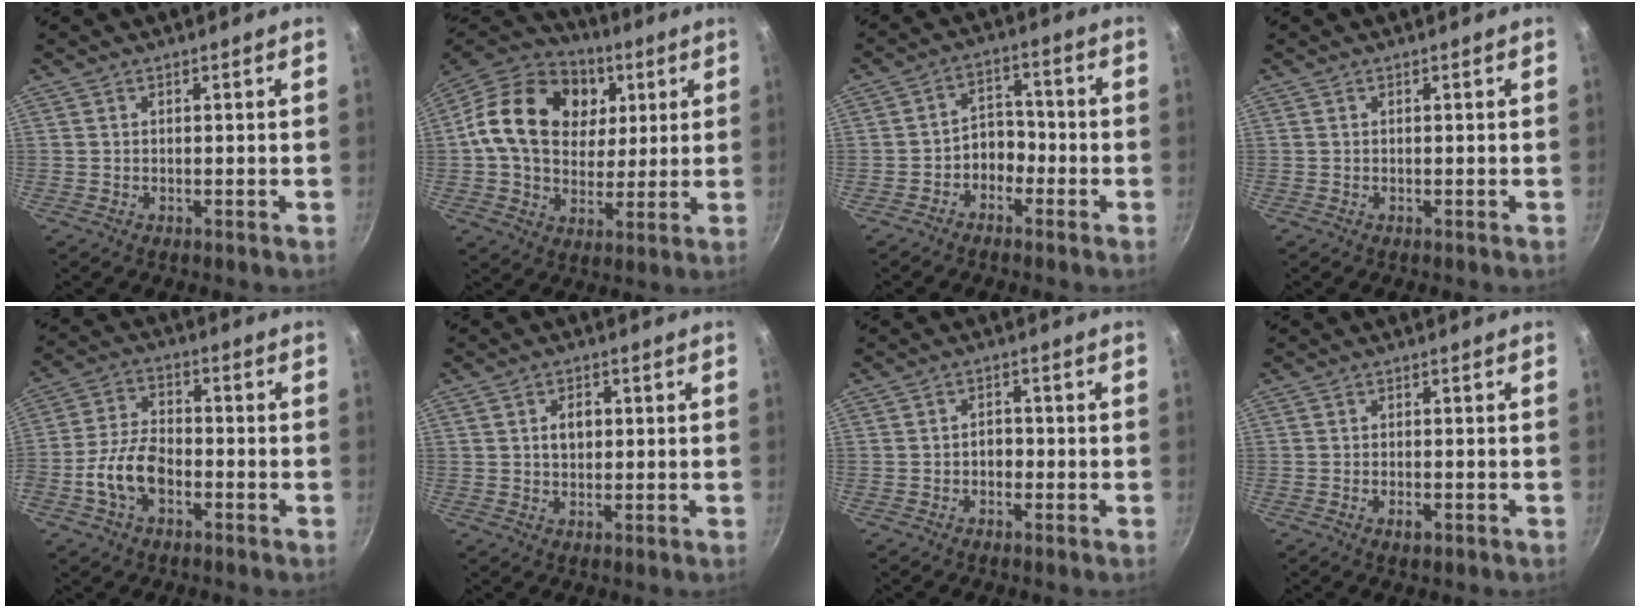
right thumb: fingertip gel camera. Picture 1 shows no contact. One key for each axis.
{"total": 22.6, "fx": 5.5, "fy": 17.0, "fz": 13.9, "tx": -0.224, "ty": 0.008, "tz": 0.085}
{"total": 5.2, "fx": -2.6, "fy": 3.8, "fz": 2.5, "tx": -0.003, "ty": 0.039, "tz": -0.048}
{"total": 0.0}
{"total": 9.6, "fx": -3.6, "fy": 5.5, "fz": 7.0, "tx": -0.123, "ty": 0.037, "tz": -0.074}
{"total": 3.8, "fx": 0.5, "fy": 2.8, "fz": 2.6, "tx": -0.027, "ty": 0.005, "tz": 0.007}
{"total": 2.5, "fx": -0.9, "fy": 1.8, "fz": 1.4, "tx": -0.002, "ty": 0.013, "tz": -0.014}
{"total": 2.3, "fx": -1.1, "fy": 1.1, "fz": 1.7, "tx": -0.032, "ty": 0.004, "tz": -0.020}